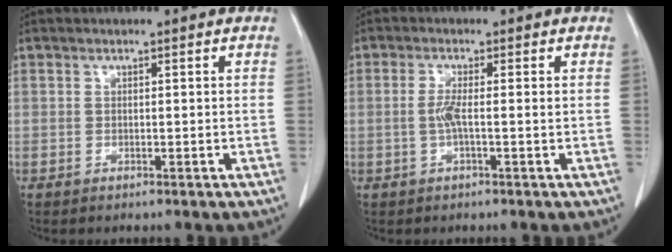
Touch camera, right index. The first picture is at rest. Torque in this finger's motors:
{"motor_torque": [-0.01, 0.15, 0.07, 0.03]}